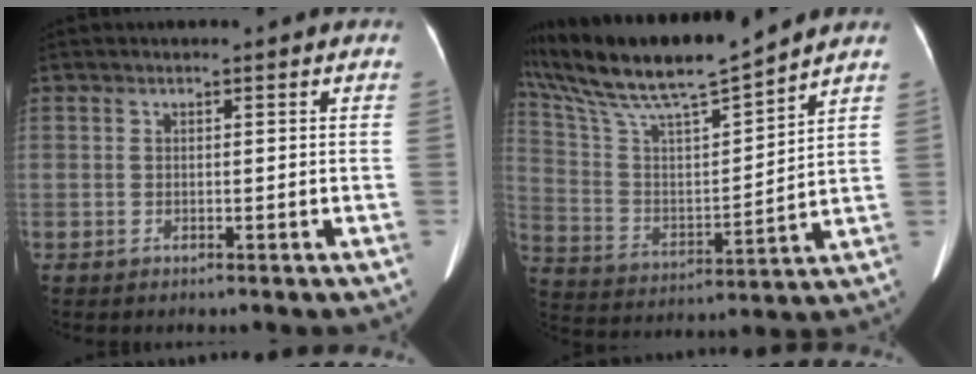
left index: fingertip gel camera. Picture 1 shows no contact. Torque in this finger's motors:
{"motor_torque": [0.50, -1.64, 0.48, 0.17]}